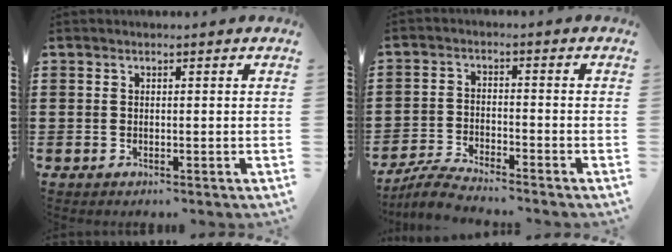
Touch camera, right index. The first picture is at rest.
{"total": 4.2, "force": [-4.1, 0.1, 1.1], "torque": [-0.026, 0.001, -0.082]}